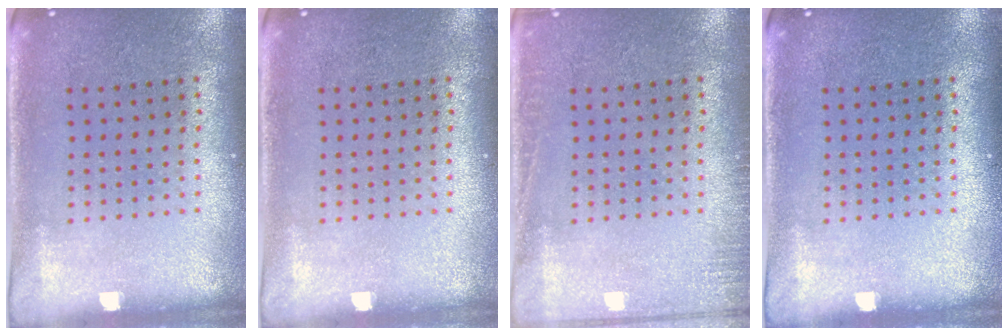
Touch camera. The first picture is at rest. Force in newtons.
{"total": 0.0}
{"total": 1.4, "press": 1.4, "slide": 0.4}
{"total": 0.0}